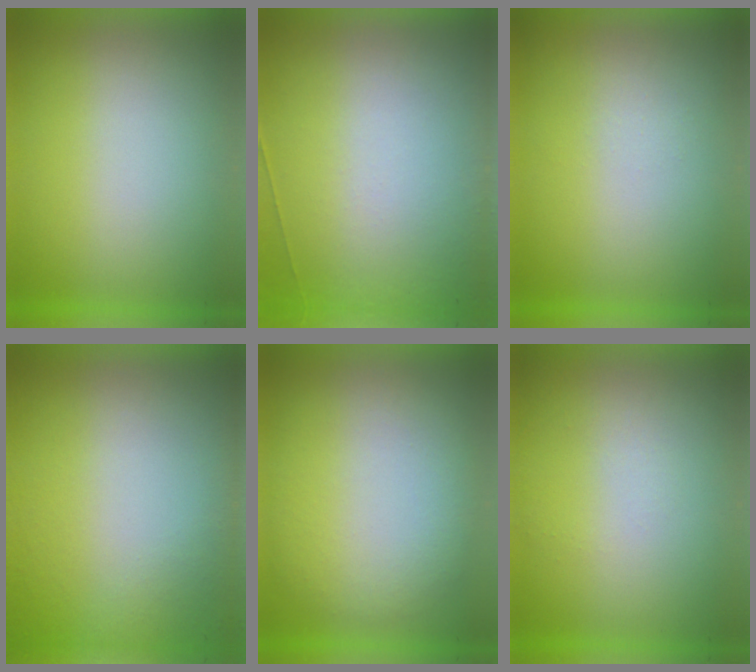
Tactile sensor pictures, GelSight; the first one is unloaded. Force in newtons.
{"total": 6.9}
{"total": 1.3}
{"total": 8.2}
{"total": 2.2}
{"total": 1.0}